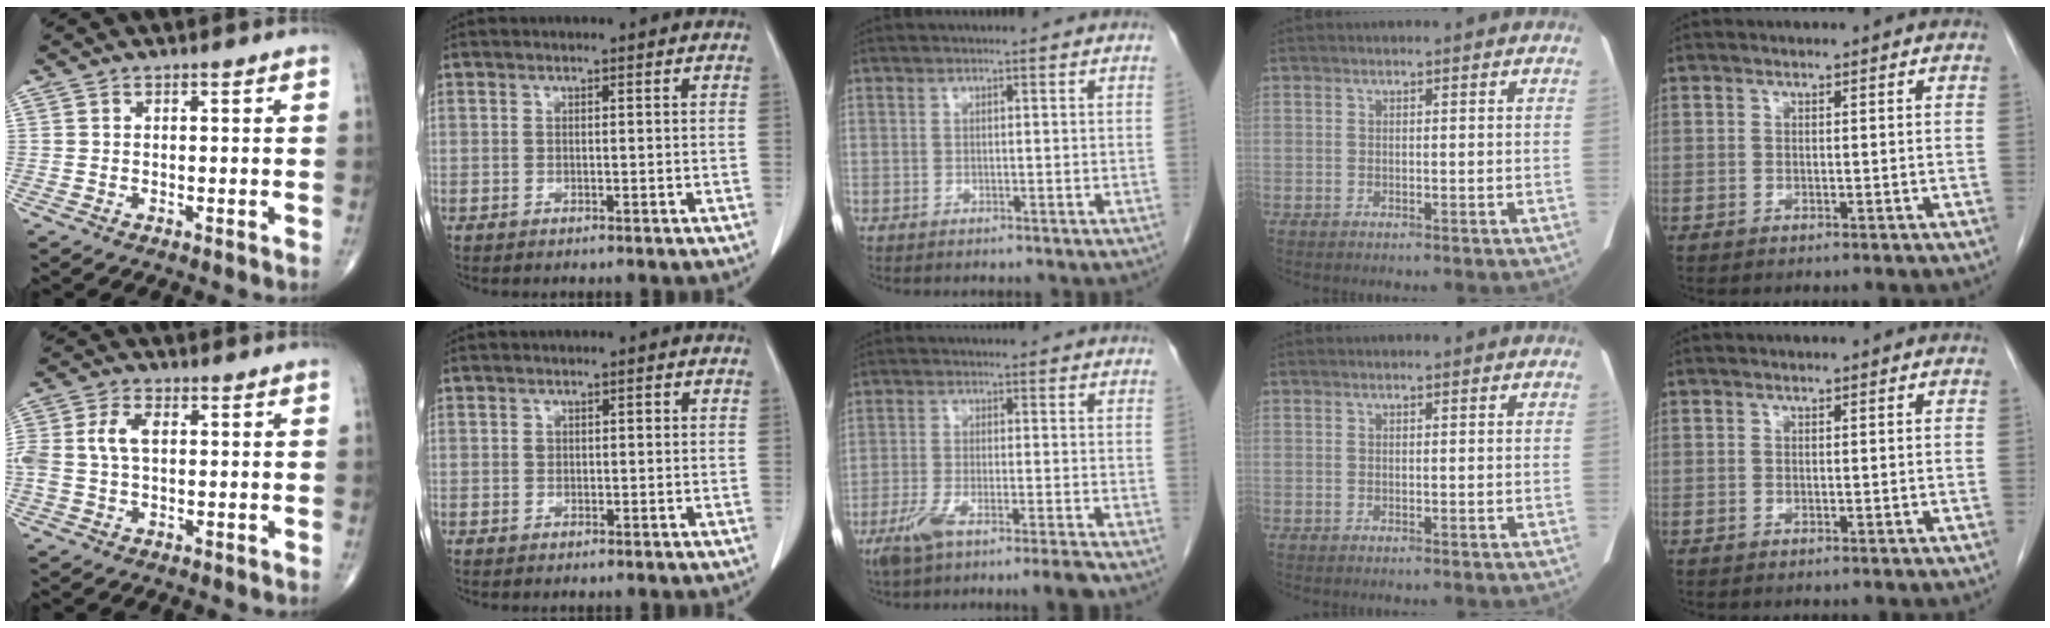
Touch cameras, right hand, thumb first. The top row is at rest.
{"thumb": {"total": 6.0, "force": [0.7, 3.5, 4.8], "torque": [-0.123, 0.016, 0.014]}, "index": {"total": 1.0, "force": [0.1, 0.8, 0.6], "torque": [-0.012, 0.009, 0.004]}, "middle": {"total": 7.5, "force": [-5.6, -0.3, 5.0], "torque": [-0.086, -0.014, -0.100]}}